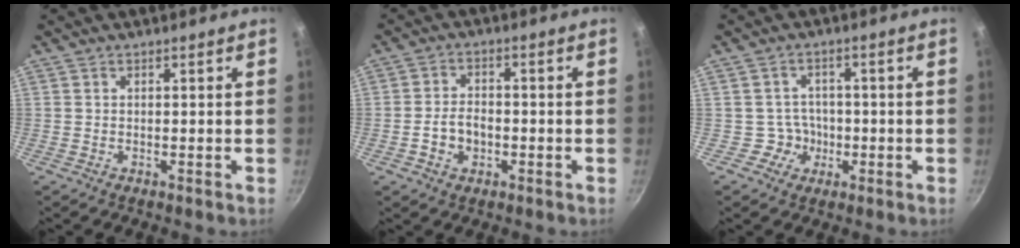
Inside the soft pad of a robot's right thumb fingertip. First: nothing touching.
{"total": 5.2, "force": [-1.6, 3.7, 3.3], "torque": [-0.048, 0.017, -0.030]}
{"total": 3.8, "force": [-1.1, 3.6, 0.2], "torque": [0.031, 0.015, -0.019]}